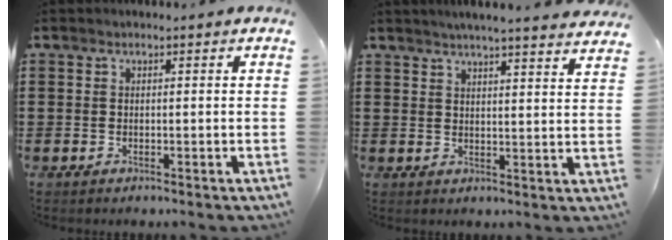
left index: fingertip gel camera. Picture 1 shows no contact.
{"total": 4.0, "force": [3.8, -0.8, 1.1], "torque": [-0.035, -0.018, 0.066]}